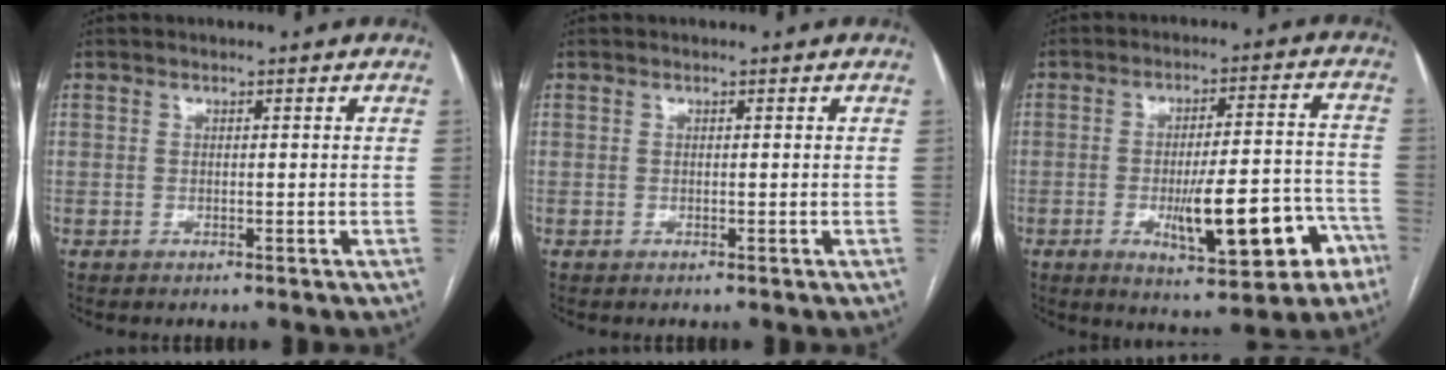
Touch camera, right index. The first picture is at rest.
{"total": 0.0}
{"total": 14.5, "force": [-5.8, 3.7, 12.8], "torque": [-0.176, 0.016, -0.070]}